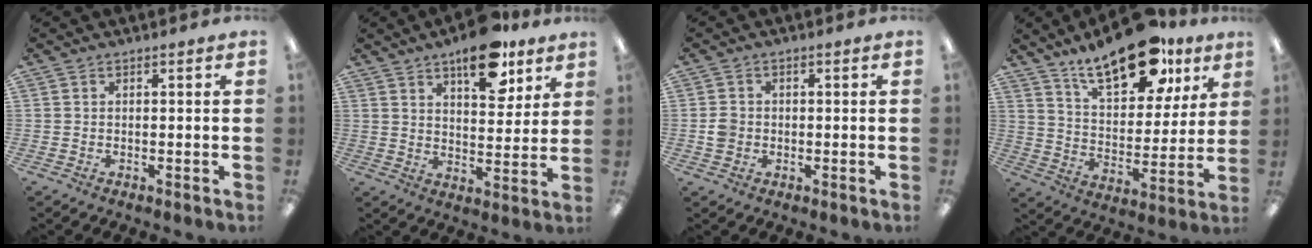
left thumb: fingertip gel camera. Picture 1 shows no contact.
{"total": 13.7, "force": [9.3, 6.1, 8.0], "torque": [-0.099, -0.048, 0.156]}
{"total": 2.7, "force": [-0.5, 2.5, 1.1], "torque": [-0.011, 0.000, -0.012]}
{"total": 21.1, "force": [14.5, 9.0, 12.4], "torque": [-0.194, -0.071, 0.245]}